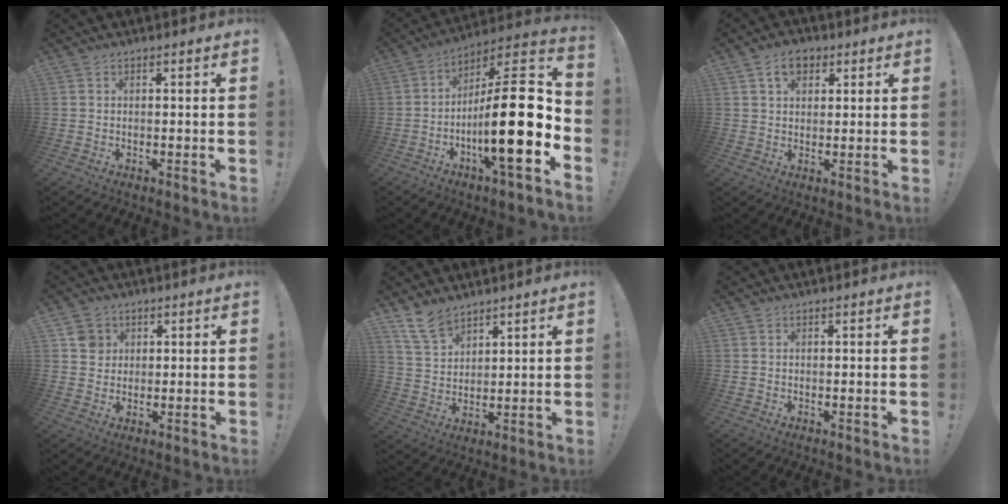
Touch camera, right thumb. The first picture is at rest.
{"total": 24.5, "force": [-4.7, 5.8, 23.3], "torque": [-0.385, 0.022, -0.076]}
{"total": 6.4, "force": [2.9, 4.3, 3.6], "torque": [-0.053, 0.003, 0.052]}
{"total": 5.1, "force": [1.9, 4.7, 0.8], "torque": [0.004, 0.000, 0.033]}
{"total": 8.3, "force": [6.6, 4.1, 3.0], "torque": [-0.058, -0.038, 0.129]}
{"total": 0.0}